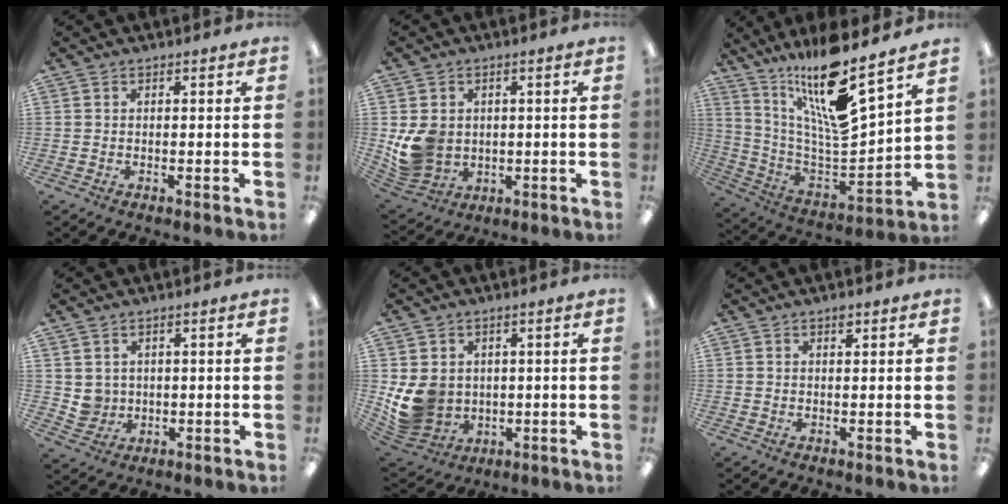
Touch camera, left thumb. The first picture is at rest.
{"total": 8.9, "force": [0.3, 7.9, 4.1], "torque": [-0.094, 0.010, 0.014]}
{"total": 17.8, "force": [13.3, 2.3, 11.6], "torque": [-0.217, -0.101, 0.218]}
{"total": 3.9, "force": [1.9, 3.4, 0.2], "torque": [-0.010, -0.005, 0.038]}
{"total": 10.9, "force": [0.2, 9.7, 5.0], "torque": [-0.133, -0.001, 0.011]}
{"total": 1.5, "force": [1.0, 0.6, 0.9], "torque": [-0.012, -0.003, 0.017]}